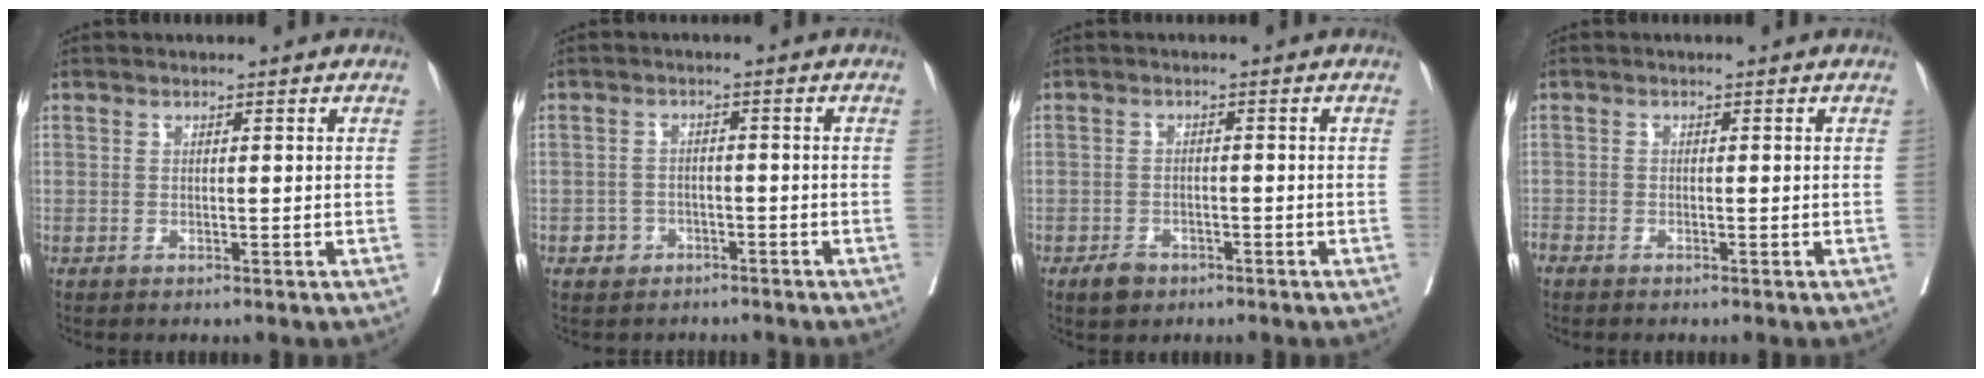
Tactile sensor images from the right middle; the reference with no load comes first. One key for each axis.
{"total": 2.9, "fx": -1.8, "fy": 2.2, "fz": 0.2, "tx": -0.015, "ty": 0.008, "tz": -0.028}
{"total": 2.8, "fx": -1.9, "fy": 1.7, "fz": 1.1, "tx": -0.021, "ty": 0.003, "tz": -0.026}
{"total": 1.7, "fx": -1.5, "fy": 0.6, "fz": 0.5, "tx": -0.015, "ty": -0.004, "tz": -0.029}